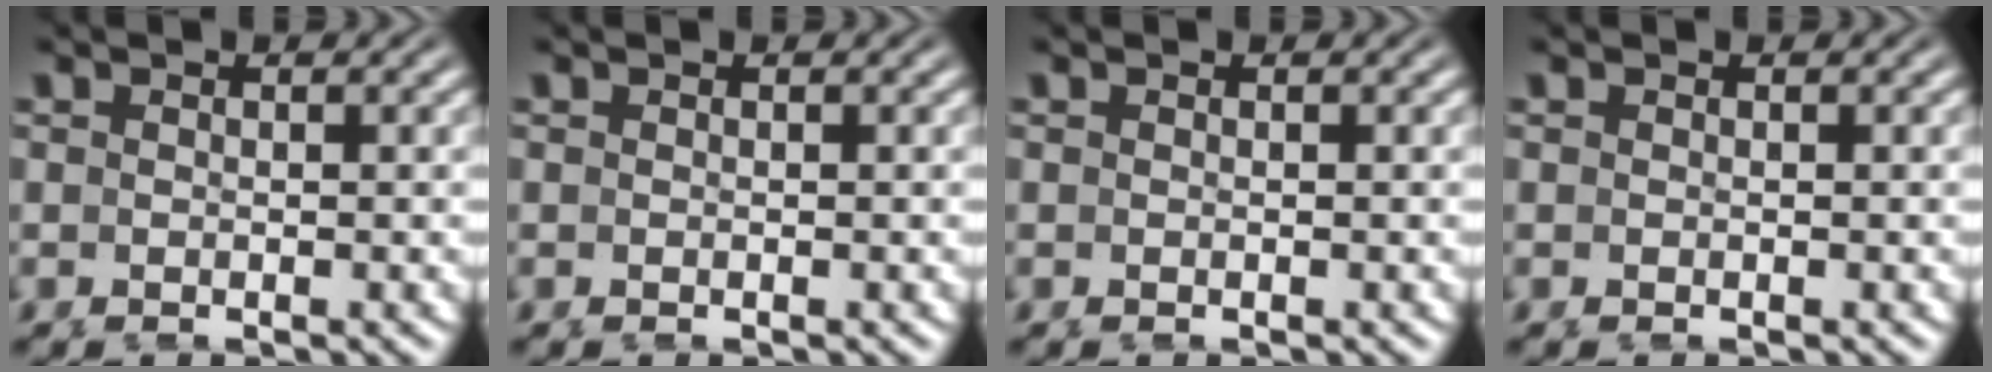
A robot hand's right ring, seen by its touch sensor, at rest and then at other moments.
{"total": 0.0}
{"total": 0.0}
{"total": 0.0}